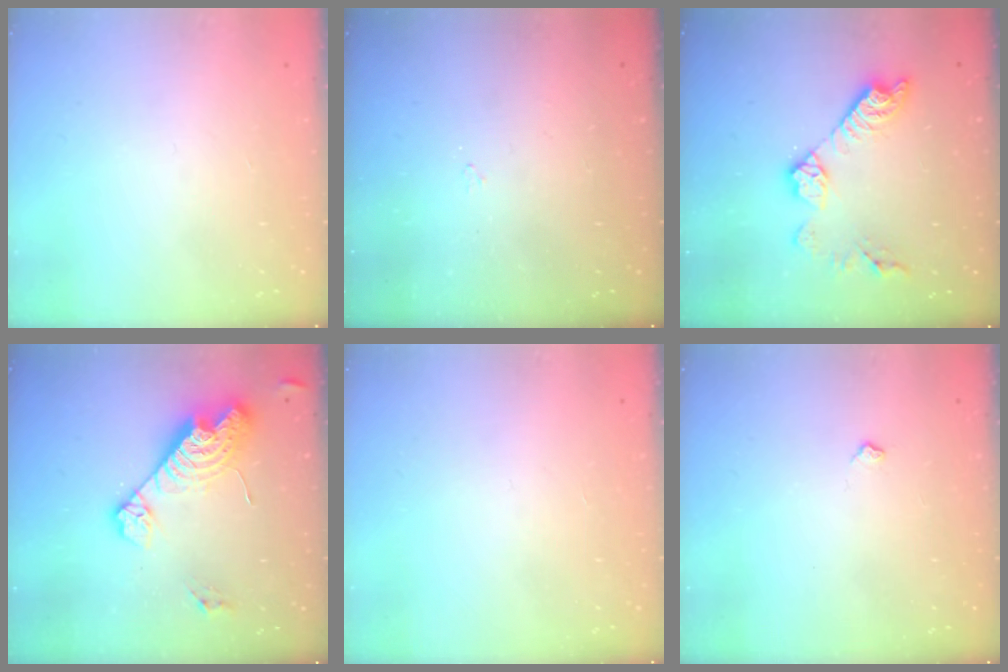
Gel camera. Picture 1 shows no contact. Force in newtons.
{"total": 2.9, "press": 2.9, "slide": 0.5}
{"total": 12.3, "press": 12.2, "slide": 0.6}
{"total": 15.9, "press": 15.9, "slide": 1.3}
{"total": 0.0}
{"total": 3.6, "press": 3.6, "slide": 0.6}